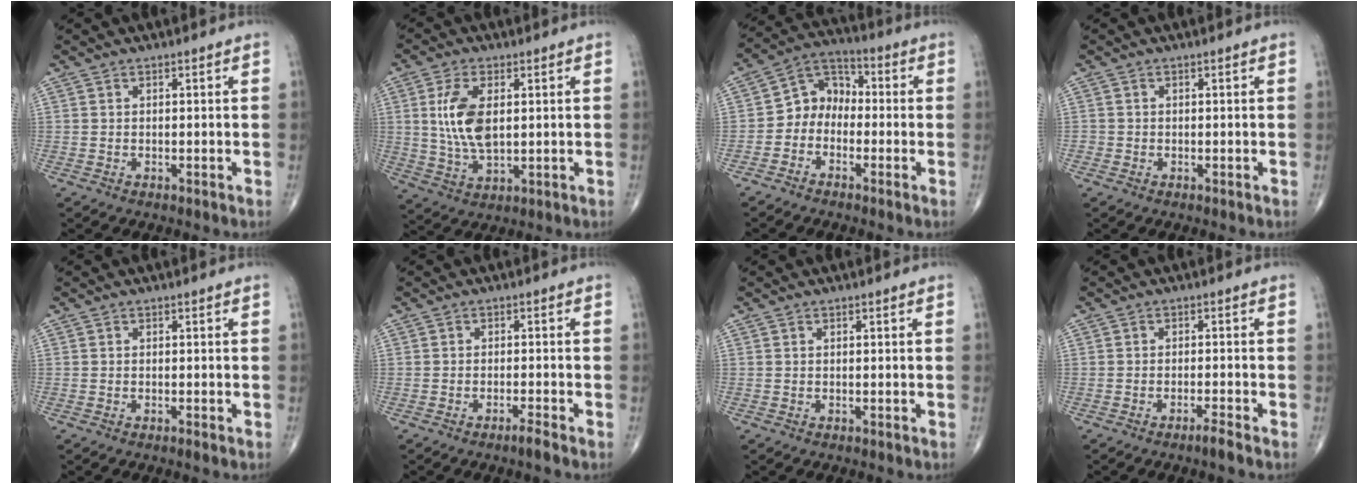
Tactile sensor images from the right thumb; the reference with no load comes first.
{"total": 9.7, "force": [1.6, 4.9, 8.3], "torque": [-0.168, -0.010, 0.036]}
{"total": 7.5, "force": [-1.9, 6.0, 4.1], "torque": [-0.037, 0.041, -0.056]}
{"total": 0.6, "force": [-0.2, 0.5, 0.0], "torque": [0.003, 0.004, -0.006]}
{"total": 0.5, "force": [-0.3, 0.0, 0.4], "torque": [-0.009, -0.002, -0.007]}
{"total": 1.9, "force": [-1.5, -0.2, 1.2], "torque": [-0.028, 0.004, -0.031]}
{"total": 0.0}
{"total": 2.0, "force": [-1.6, -0.3, 1.2], "torque": [-0.029, 0.005, -0.033]}